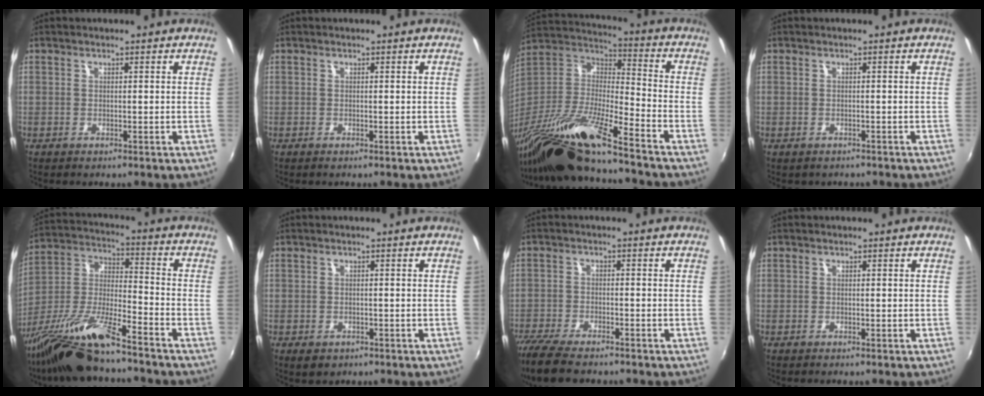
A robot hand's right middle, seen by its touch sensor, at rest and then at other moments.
{"total": 0.0}
{"total": 20.4, "force": [-15.0, 2.0, 13.7], "torque": [-0.256, -0.024, -0.289]}
{"total": 1.2, "force": [-0.8, 0.8, 0.3], "torque": [-0.009, -0.004, -0.009]}
{"total": 15.4, "force": [-12.0, 2.3, 9.4], "torque": [-0.196, -0.010, -0.234]}
{"total": 2.4, "force": [-1.1, 1.8, 1.1], "torque": [-0.022, -0.005, -0.012]}
{"total": 10.3, "force": [-8.7, 2.3, 5.0], "torque": [-0.129, -0.038, -0.158]}
{"total": 0.0}